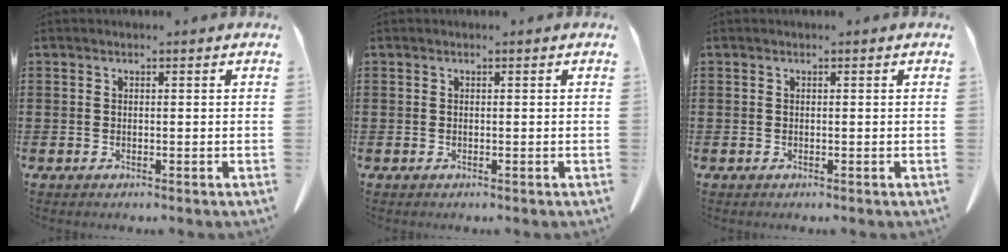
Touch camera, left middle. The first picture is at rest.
{"total": 0.0}
{"total": 0.0}